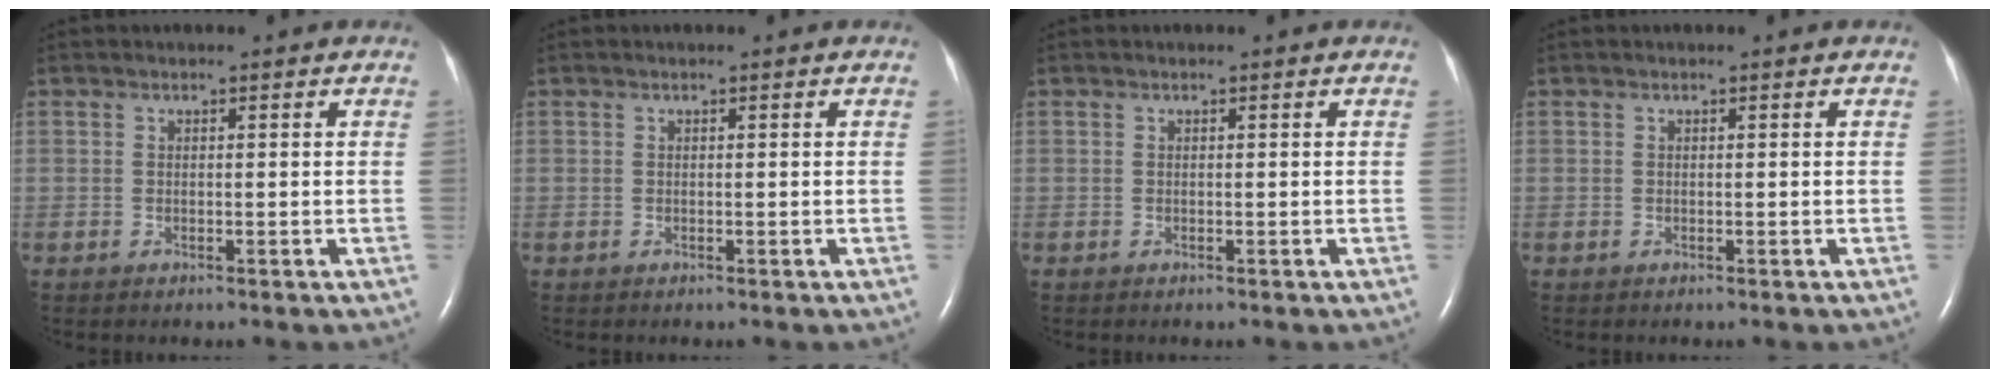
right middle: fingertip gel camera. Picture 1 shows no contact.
{"total": 0.0}
{"total": 0.0}
{"total": 0.0}